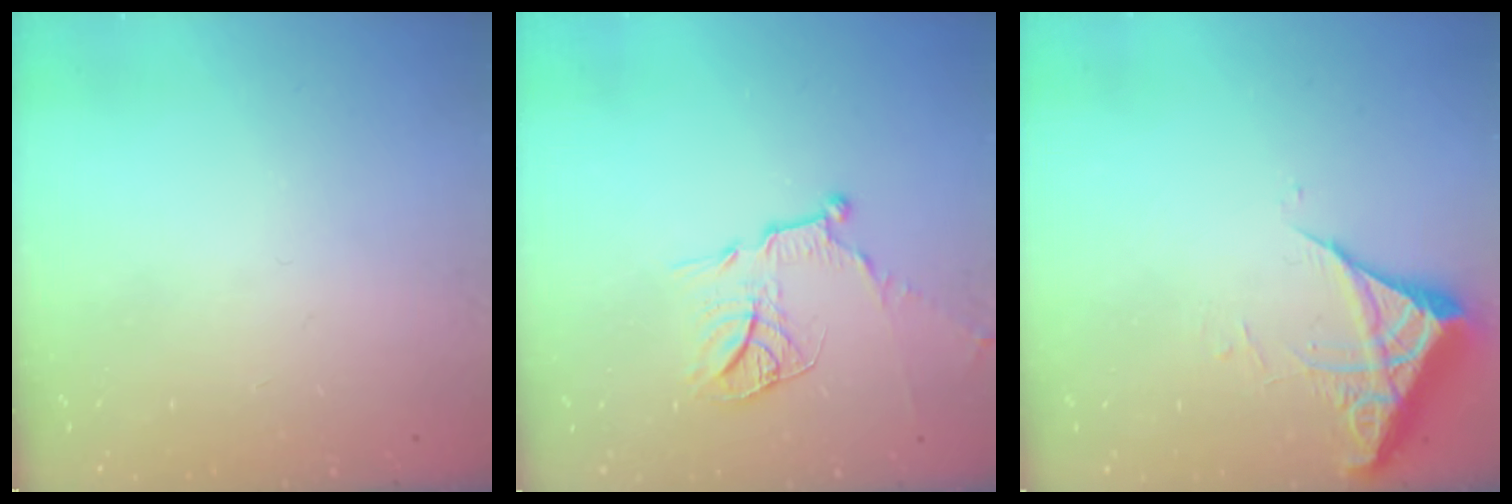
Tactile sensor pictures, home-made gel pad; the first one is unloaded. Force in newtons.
{"total": 14.1, "press": 14.1, "slide": 1.4}
{"total": 5.4, "press": 5.3, "slide": 0.6}